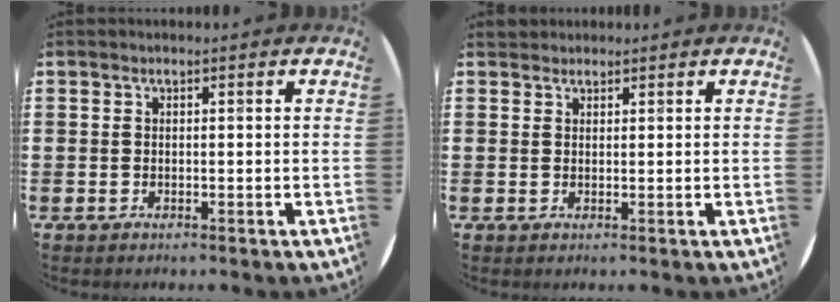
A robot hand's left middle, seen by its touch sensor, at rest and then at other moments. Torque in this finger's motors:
{"motor_torque": [0.28, -0.29, -0.02, 0.00]}